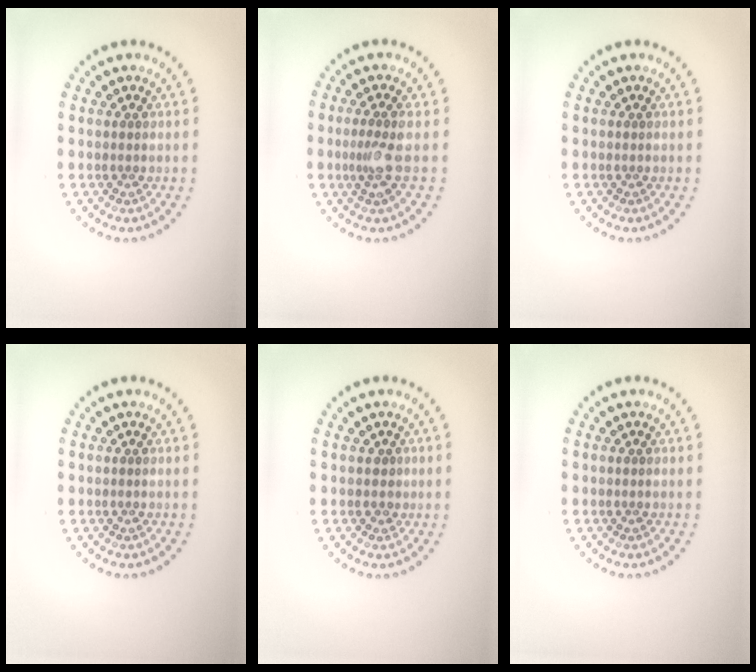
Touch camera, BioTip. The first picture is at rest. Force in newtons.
{"total": 2.1, "press": 1.5, "slide": 1.4}
{"total": 0.0}
{"total": 0.0}
{"total": 0.6, "press": 0.3, "slide": 0.6}
{"total": 0.0}